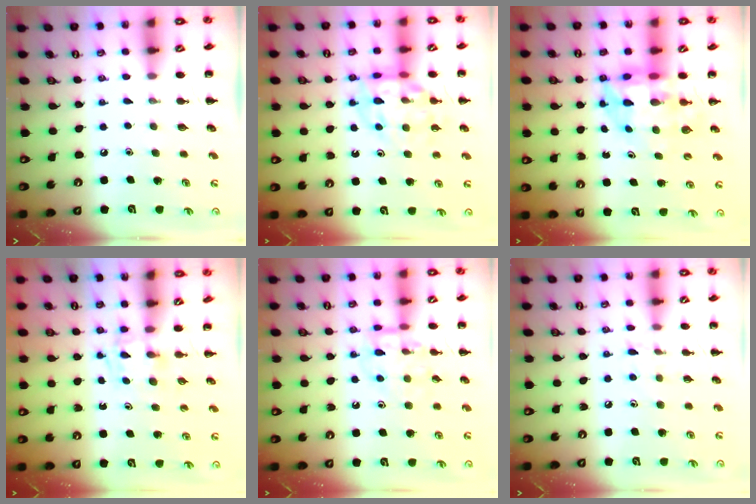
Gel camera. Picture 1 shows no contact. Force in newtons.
{"total": 13.2, "press": 13.0, "slide": 2.1}
{"total": 6.4, "press": 6.2, "slide": 1.9}
{"total": 2.7, "press": 2.5, "slide": 1.0}
{"total": 11.1, "press": 11.1, "slide": 0.7}
{"total": 6.4, "press": 6.0, "slide": 2.0}